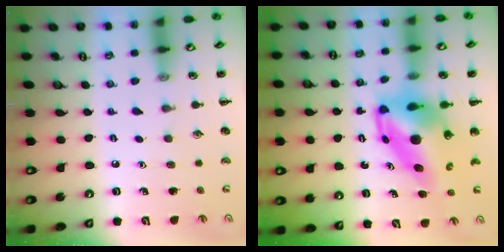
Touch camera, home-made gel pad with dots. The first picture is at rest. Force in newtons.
{"total": 8.6, "press": 8.1, "slide": 2.9}